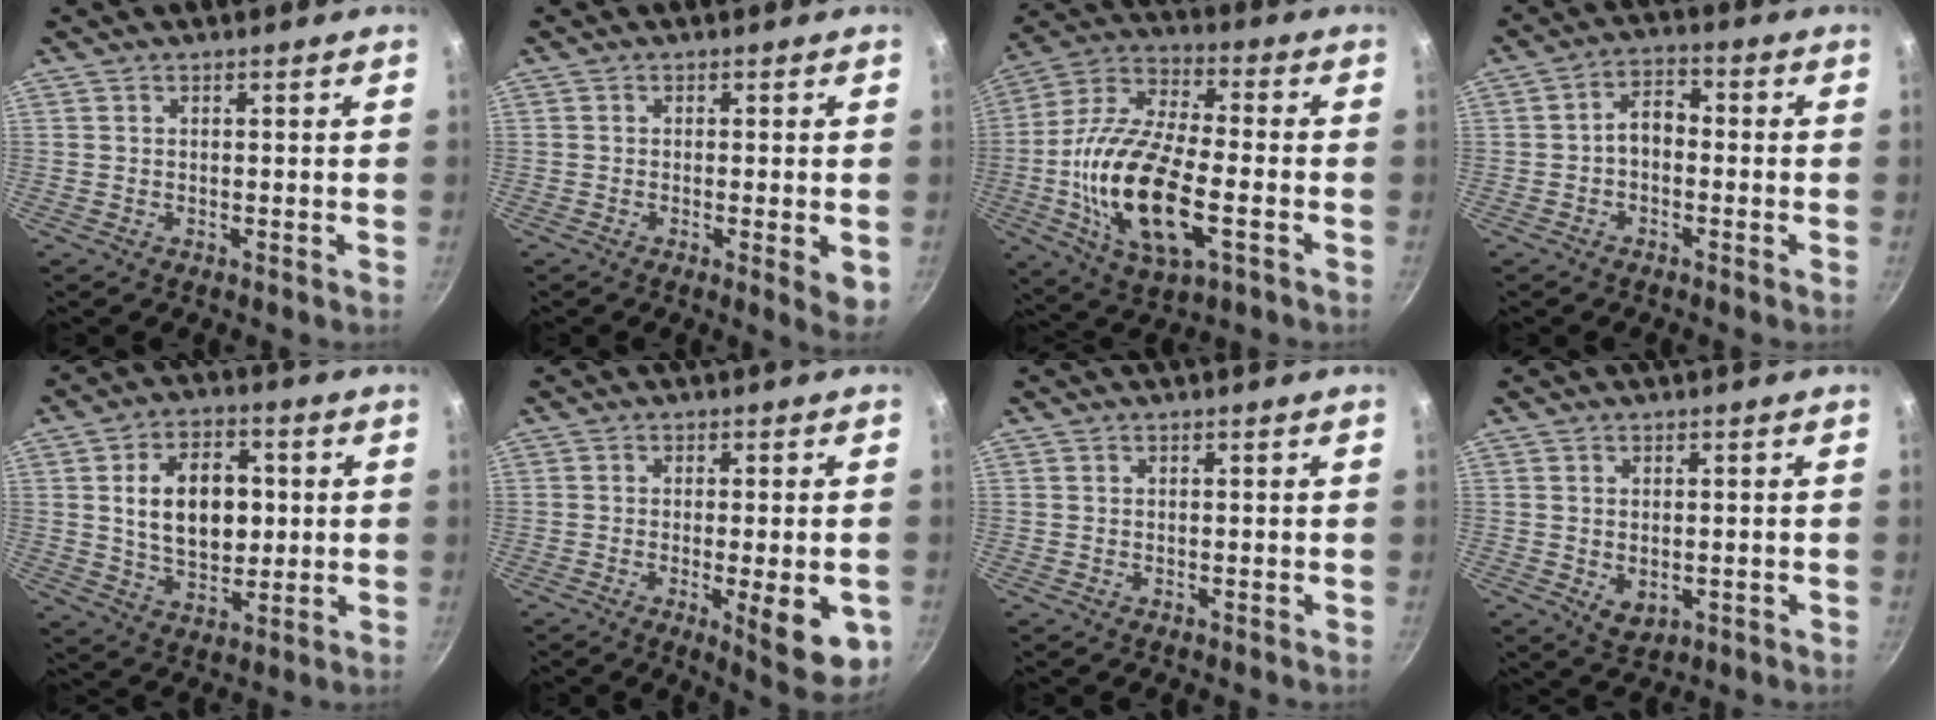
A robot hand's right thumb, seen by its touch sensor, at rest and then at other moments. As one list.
[{"total": 4.6, "force": [-0.9, 0.9, 4.4], "torque": [-0.058, -0.011, -0.013]}, {"total": 21.5, "force": [-4.7, 9.4, 18.8], "torque": [-0.361, 0.017, -0.098]}, {"total": 5.7, "force": [-1.2, 3.8, 4.0], "torque": [-0.050, 0.030, -0.031]}, {"total": 14.1, "force": [1.8, 9.2, 10.5], "torque": [-0.138, -0.001, 0.032]}, {"total": 10.8, "force": [-2.9, 2.9, 10.0], "torque": [-0.120, -0.004, -0.032]}, {"total": 0.0}, {"total": 3.9, "force": [-0.3, 2.7, 2.8], "torque": [-0.042, -0.010, 0.002]}]